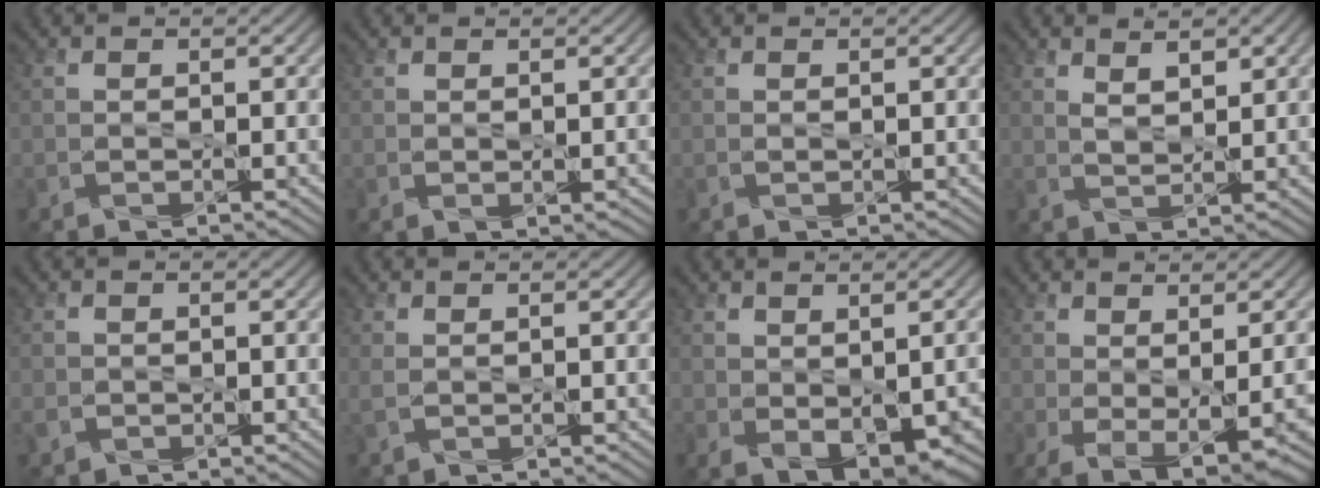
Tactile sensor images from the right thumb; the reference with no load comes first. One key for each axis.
{"total": 0.8, "fx": 0.3, "fy": 0.3, "fz": 0.6, "tx": -0.010, "ty": -0.002, "tz": 0.008}
{"total": 0.0}
{"total": 2.8, "fx": 1.9, "fy": 1.0, "fz": 1.8, "tx": -0.033, "ty": -0.008, "tz": 0.041}
{"total": 1.4, "fx": -0.6, "fy": 1.2, "fz": 0.4, "tx": -0.012, "ty": -0.009, "tz": -0.015}
{"total": 1.1, "fx": 0.4, "fy": 0.4, "fz": 0.9, "tx": -0.028, "ty": 0.003, "tz": 0.009}
{"total": 7.0, "fx": -1.6, "fy": 4.1, "fz": 5.4, "tx": -0.099, "ty": -0.037, "tz": 0.001}
{"total": 5.8, "fx": -0.8, "fy": 2.2, "fz": 5.3, "tx": -0.101, "ty": -0.019, "tz": 0.004}